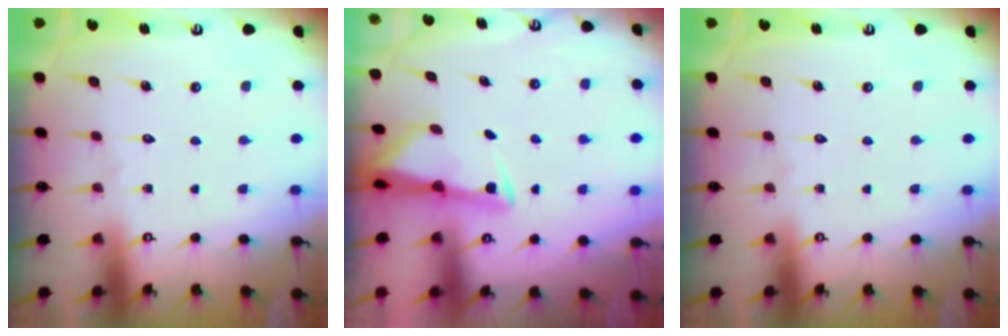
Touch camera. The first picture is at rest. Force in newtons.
{"total": 3.1, "press": 3.1, "slide": 0.6}
{"total": 0.0}